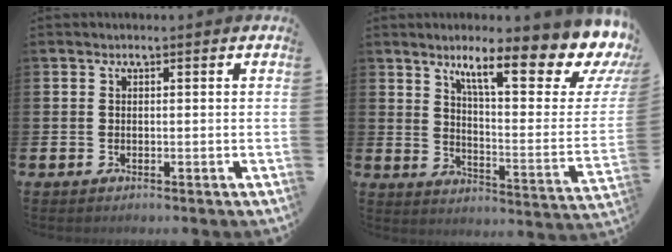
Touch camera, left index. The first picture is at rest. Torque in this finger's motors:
{"motor_torque": [1.15, -0.99, 1.05, 0.21]}